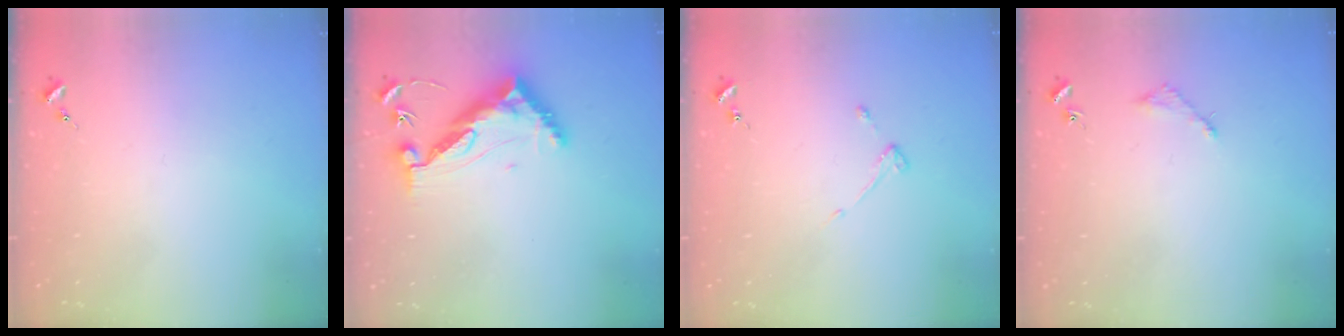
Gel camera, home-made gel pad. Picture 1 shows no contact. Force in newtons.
{"total": 10.7, "press": 10.6, "slide": 0.9}
{"total": 3.0, "press": 3.0, "slide": 0.4}
{"total": 3.0, "press": 3.0, "slide": 0.4}